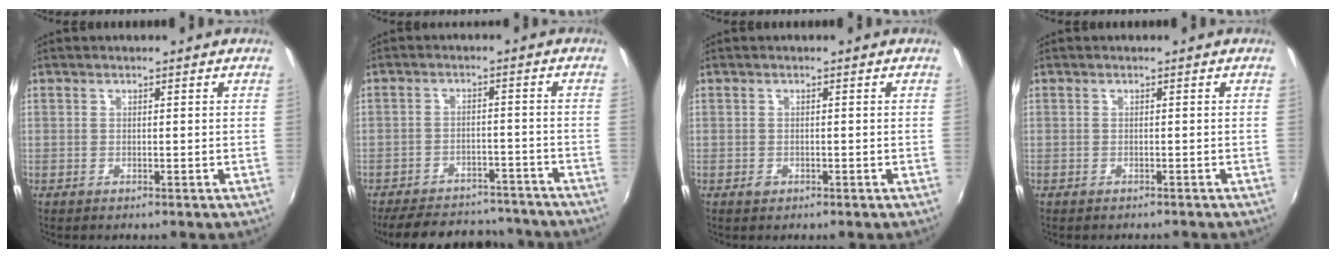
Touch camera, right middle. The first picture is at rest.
{"total": 18.3, "force": [-15.7, 7.0, 6.4], "torque": [-0.143, 0.026, -0.198]}
{"total": 1.0, "force": [-0.6, 0.8, 0.3], "torque": [-0.005, -0.002, -0.009]}
{"total": 1.2, "force": [-1.1, 0.5, 0.2], "torque": [-0.009, -0.005, -0.015]}